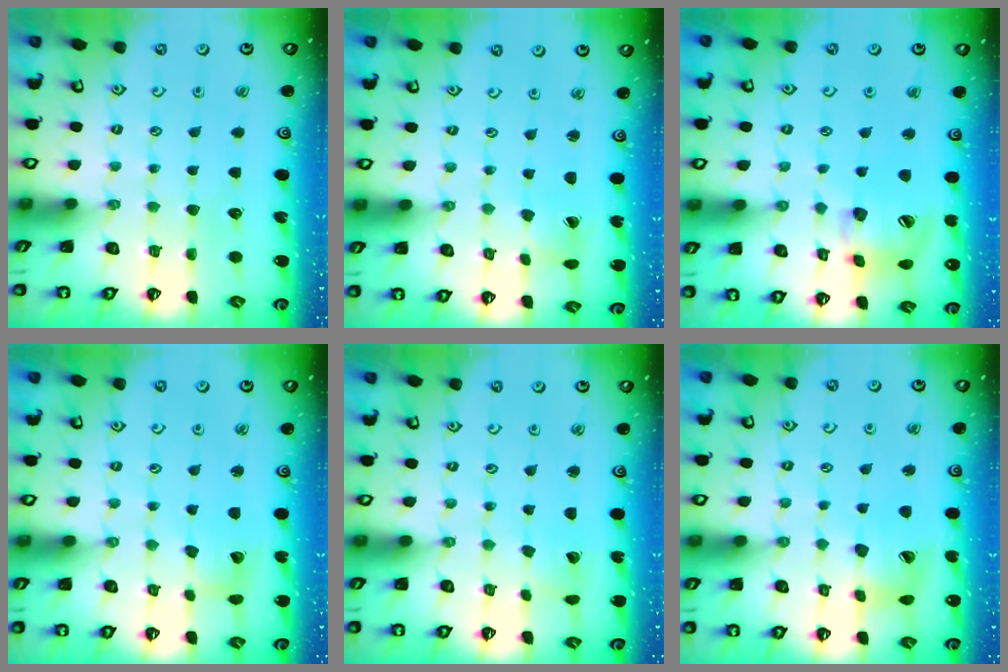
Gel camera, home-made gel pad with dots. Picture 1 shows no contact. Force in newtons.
{"total": 2.2, "press": 2.2, "slide": 0.2}
{"total": 16.7, "press": 16.5, "slide": 2.3}
{"total": 5.3, "press": 5.2, "slide": 0.6}
{"total": 2.3, "press": 2.3, "slide": 0.2}
{"total": 13.8, "press": 13.7, "slide": 1.9}